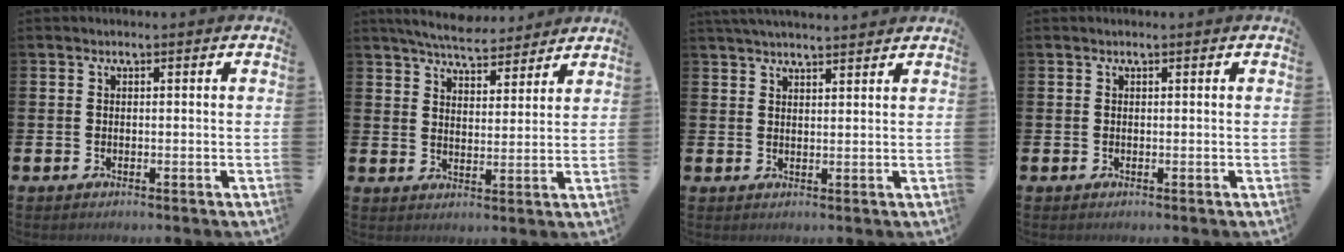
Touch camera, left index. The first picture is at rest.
{"total": 6.2, "force": [6.0, 1.3, 1.4], "torque": [-0.035, -0.030, 0.106]}
{"total": 3.1, "force": [3.1, 0.0, 0.5], "torque": [-0.013, -0.011, 0.056]}
{"total": 0.0}